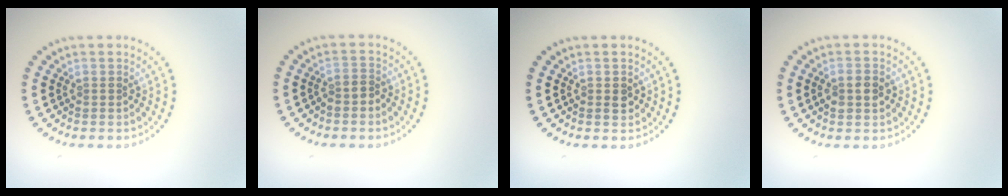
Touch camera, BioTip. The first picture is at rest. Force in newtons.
{"total": 1.2, "press": 0.8, "slide": 0.9}
{"total": 1.1, "press": 1.0, "slide": 0.2}
{"total": 1.9, "press": 1.9, "slide": 0.2}